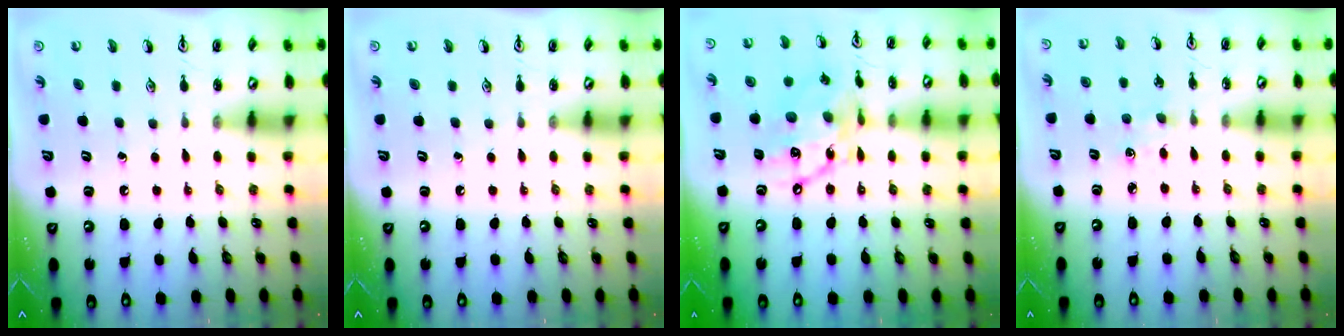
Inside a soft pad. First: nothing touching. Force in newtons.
{"total": 0.0}
{"total": 15.0, "press": 14.9, "slide": 1.2}
{"total": 4.2, "press": 4.2, "slide": 0.6}